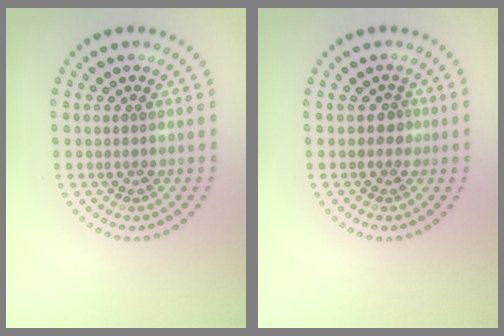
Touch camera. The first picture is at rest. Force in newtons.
{"total": 1.1, "press": 0.8, "slide": 0.7}